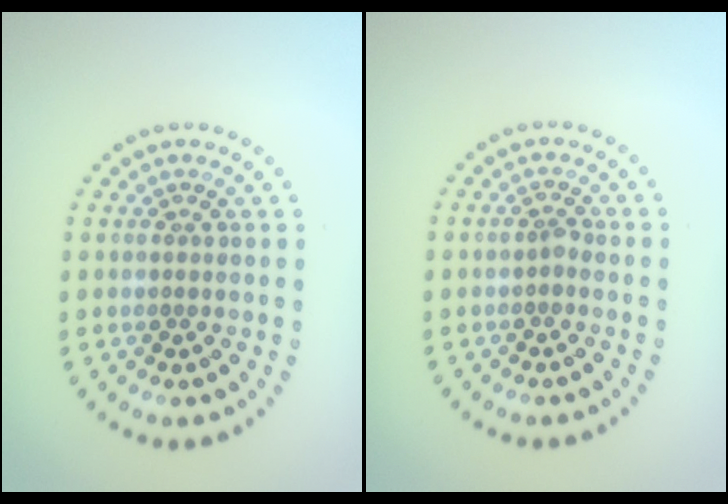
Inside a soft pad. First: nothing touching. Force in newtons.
{"total": 0.8, "press": 0.6, "slide": 0.5}